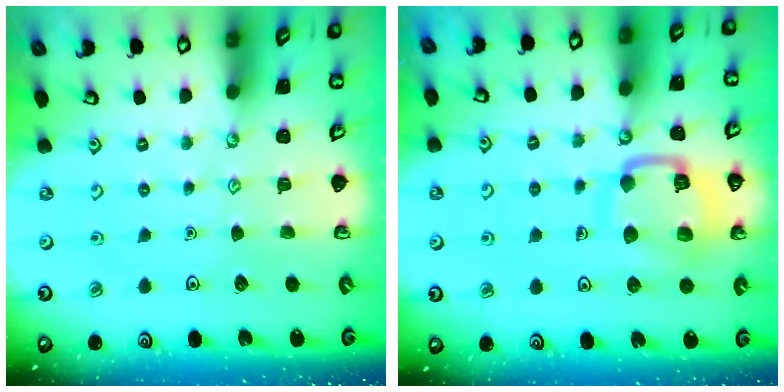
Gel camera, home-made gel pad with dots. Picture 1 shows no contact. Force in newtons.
{"total": 14.0, "press": 13.9, "slide": 1.3}